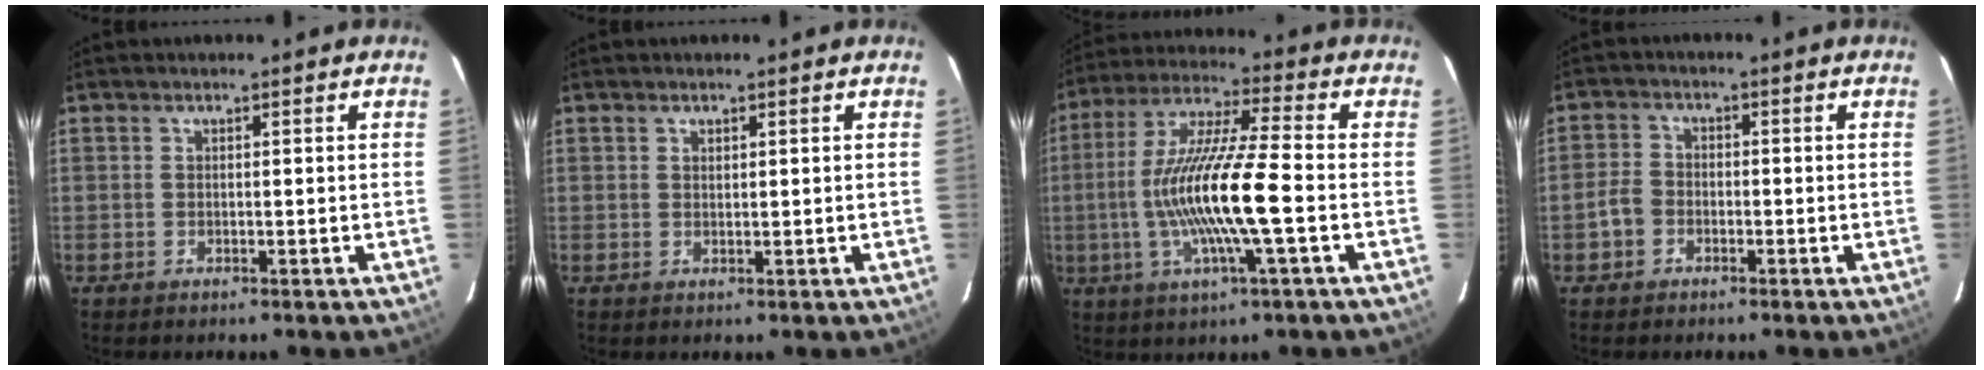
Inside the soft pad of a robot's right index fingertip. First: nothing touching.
{"total": 0.8, "force": [0.5, 0.6, 0.3], "torque": [-0.003, 0.002, 0.010]}
{"total": 16.0, "force": [-2.9, 0.9, 15.8], "torque": [-0.308, -0.002, -0.055]}
{"total": 3.7, "force": [-1.8, 3.0, 1.3], "torque": [-0.031, 0.011, -0.033]}